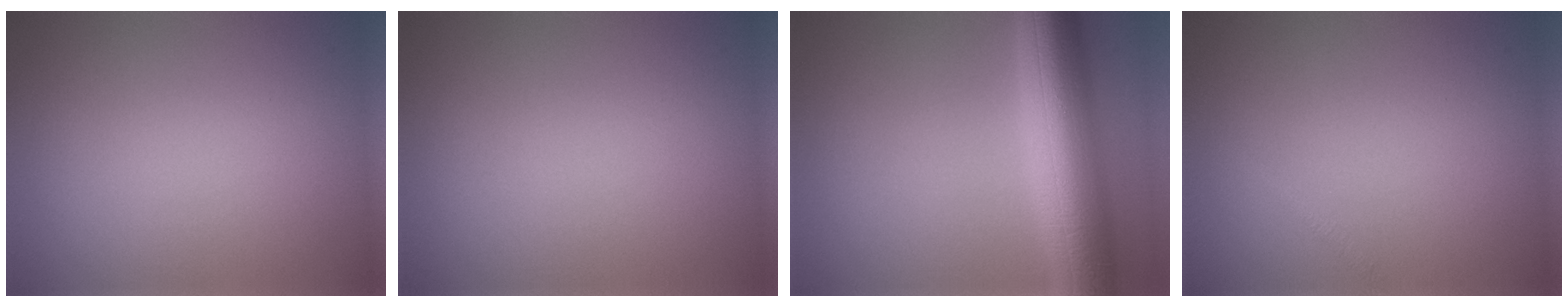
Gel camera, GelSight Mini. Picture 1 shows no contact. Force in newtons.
{"total": 0.0}
{"total": 9.8, "press": 9.8, "slide": 0.1}
{"total": 0.6, "press": 0.6, "slide": 0.0}